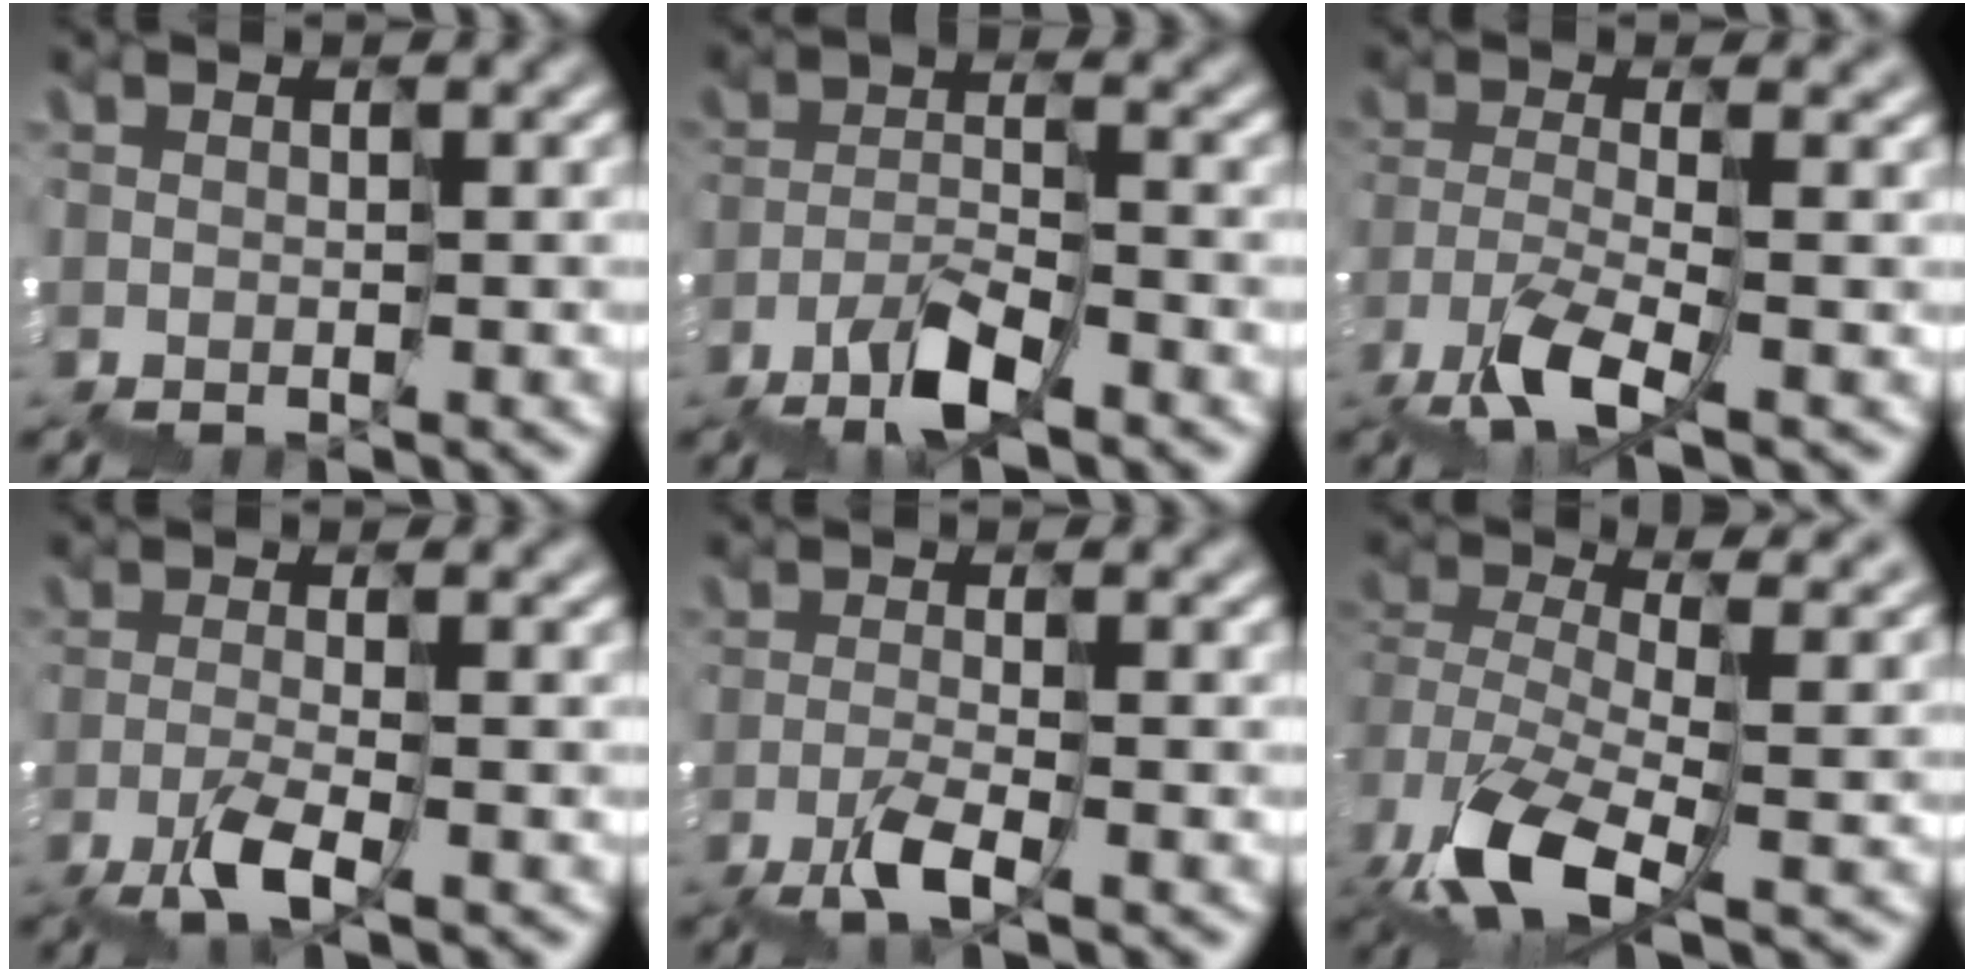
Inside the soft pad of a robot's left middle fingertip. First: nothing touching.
{"total": 4.0, "force": [-2.9, 0.9, 2.5], "torque": [-0.051, 0.007, -0.055]}
{"total": 4.0, "force": [-2.0, 0.8, 3.4], "torque": [-0.081, 0.000, -0.040]}
{"total": 1.8, "force": [-0.9, -0.5, 1.5], "torque": [-0.043, -0.001, -0.017]}
{"total": 1.5, "force": [-0.6, -0.6, 1.2], "torque": [-0.036, -0.001, -0.012]}
{"total": 8.9, "force": [0.1, 4.7, 7.5], "torque": [-0.181, -0.009, 0.015]}